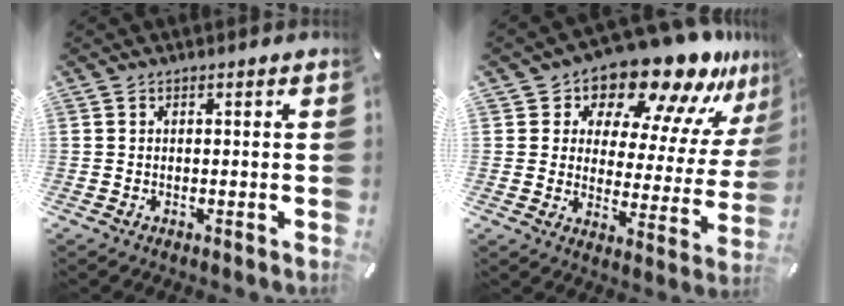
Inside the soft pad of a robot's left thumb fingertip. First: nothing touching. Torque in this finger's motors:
{"motor_torque": [2.51, 2.50, 1.49, -1.28, 0.13]}